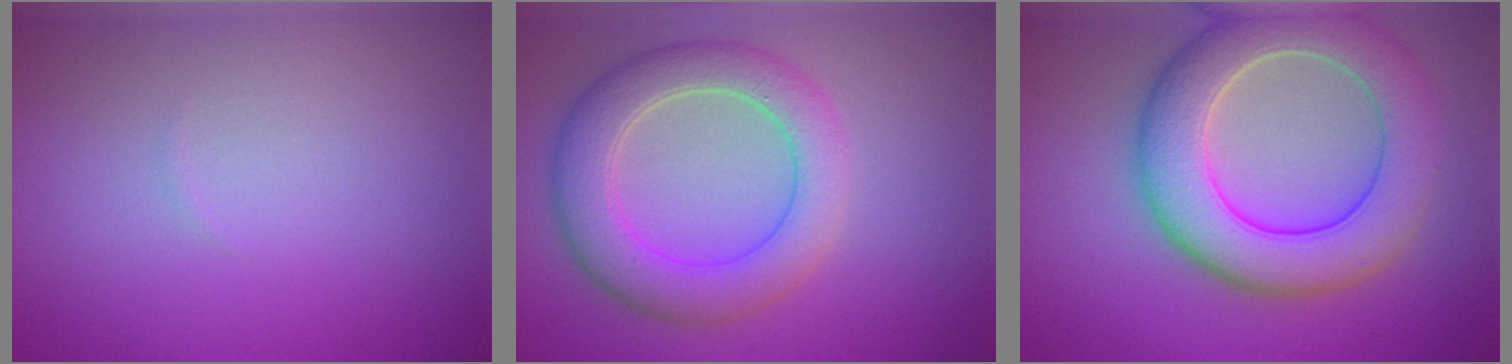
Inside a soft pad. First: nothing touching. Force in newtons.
{"total": 5.9, "press": 5.9, "slide": 0.3}
{"total": 8.5, "press": 8.5, "slide": 0.5}